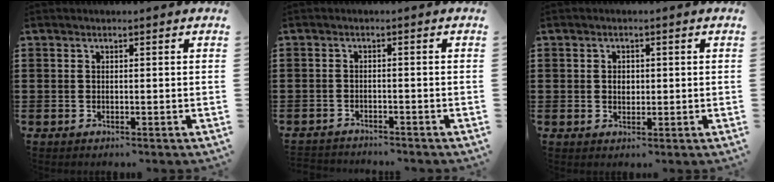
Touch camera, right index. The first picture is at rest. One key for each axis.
{"total": 1.9, "fx": -1.9, "fy": 0.0, "fz": -0.2, "tx": -0.003, "ty": 0.000, "tz": -0.043}
{"total": 1.7, "fx": 0.2, "fy": 1.3, "fz": 1.1, "tx": -0.024, "ty": 0.008, "tz": 0.003}